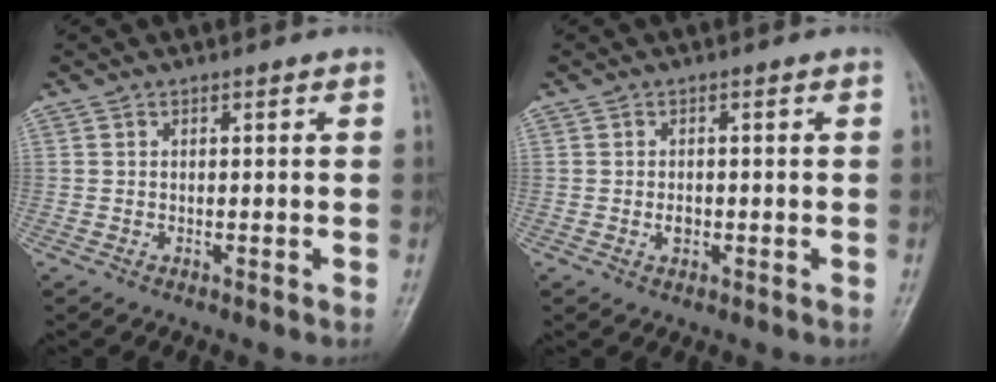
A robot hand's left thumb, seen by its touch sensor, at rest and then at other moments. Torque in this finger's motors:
{"motor_torque": [-0.04, 0.06, 0.00, 0.03, 0.01]}